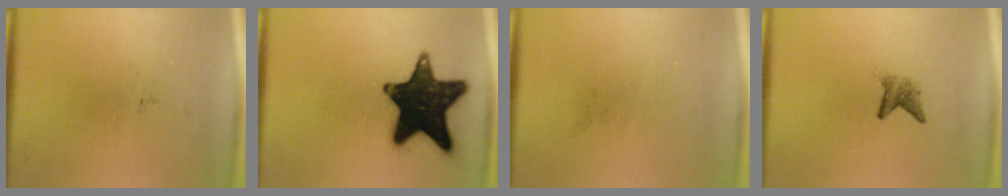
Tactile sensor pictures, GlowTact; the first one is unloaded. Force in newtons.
{"total": 17.7}
{"total": 0.0}
{"total": 2.0}